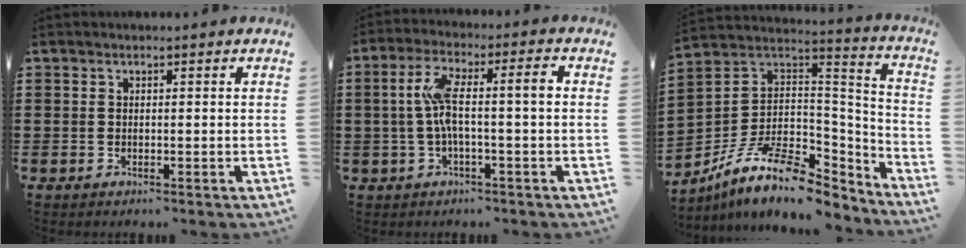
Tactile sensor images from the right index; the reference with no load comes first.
{"total": 7.7, "force": [0.0, 1.3, 7.6], "torque": [-0.153, 0.005, -0.011]}
{"total": 12.5, "force": [-8.1, 4.9, 8.2], "torque": [-0.166, 0.016, -0.151]}